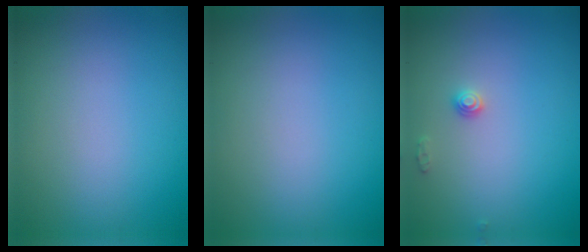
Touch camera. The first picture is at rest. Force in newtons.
{"total": 0.0}
{"total": 1.0, "press": 1.0, "slide": 0.1}